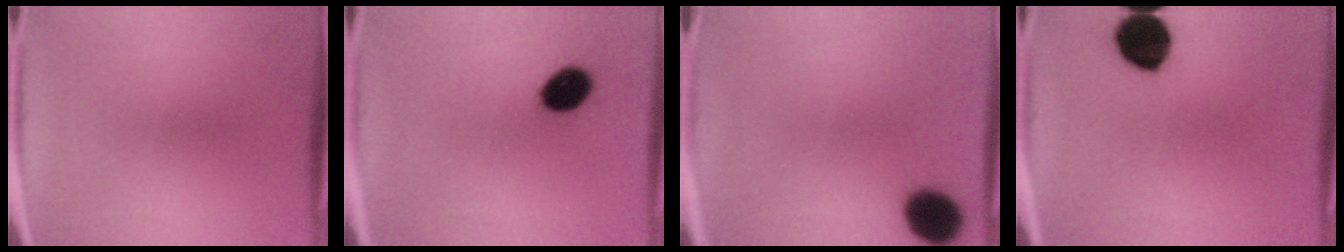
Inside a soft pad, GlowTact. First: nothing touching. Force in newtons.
{"total": 8.6}
{"total": 10.8}
{"total": 12.8}